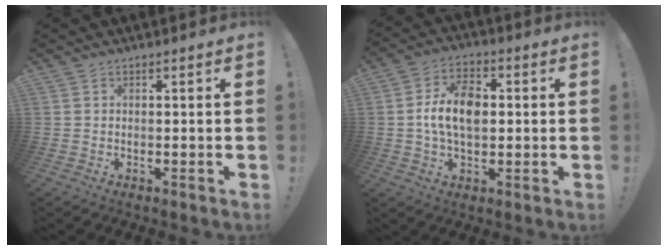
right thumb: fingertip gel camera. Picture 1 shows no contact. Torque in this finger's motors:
{"motor_torque": [0.20, 0.40, 0.05, -0.01, 0.01]}